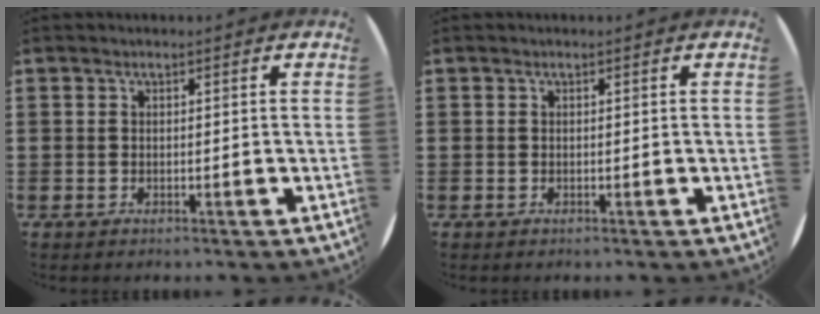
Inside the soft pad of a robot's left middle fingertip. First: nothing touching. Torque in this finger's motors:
{"motor_torque": [0.99, -1.15, 0.02, -0.01]}